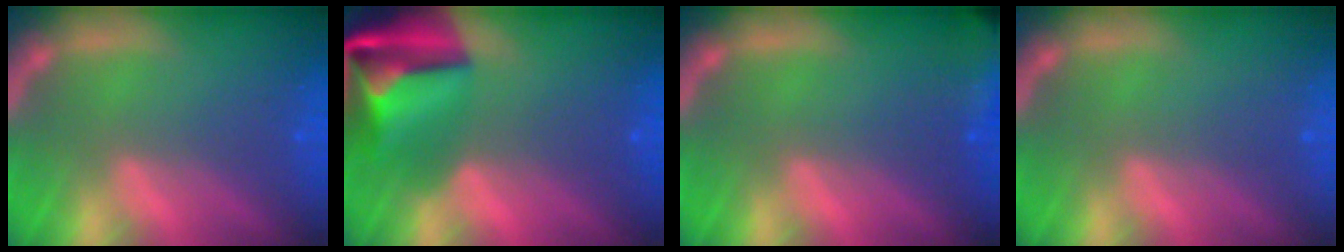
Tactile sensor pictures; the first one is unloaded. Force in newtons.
{"total": 10.1}
{"total": 8.5}
{"total": 0.0}